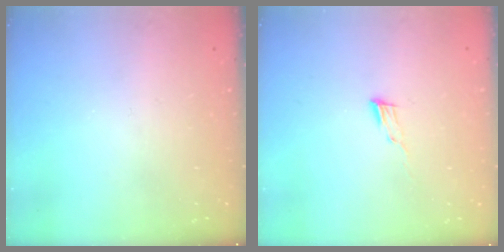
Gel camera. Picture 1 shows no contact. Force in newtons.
{"total": 4.8, "press": 4.7, "slide": 1.0}